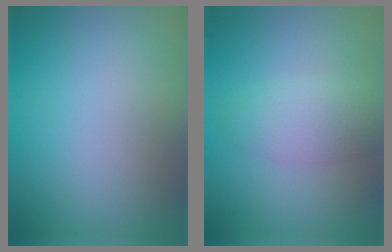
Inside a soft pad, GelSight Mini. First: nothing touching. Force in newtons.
{"total": 2.8, "press": 2.8, "slide": 0.2}